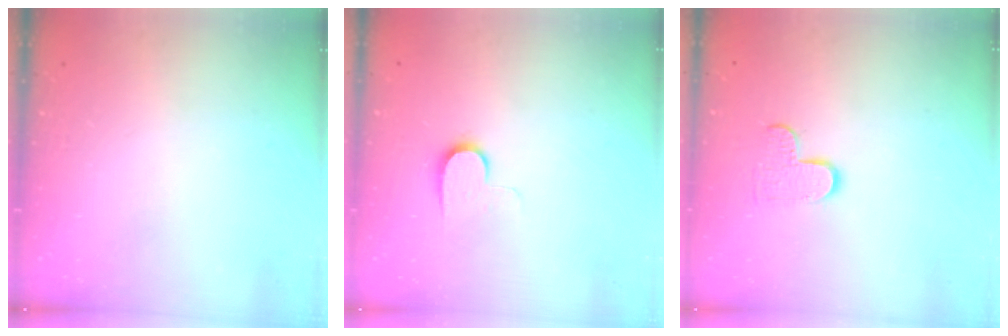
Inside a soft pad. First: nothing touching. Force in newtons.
{"total": 7.1, "press": 7.1, "slide": 0.7}
{"total": 7.4, "press": 7.4, "slide": 0.4}